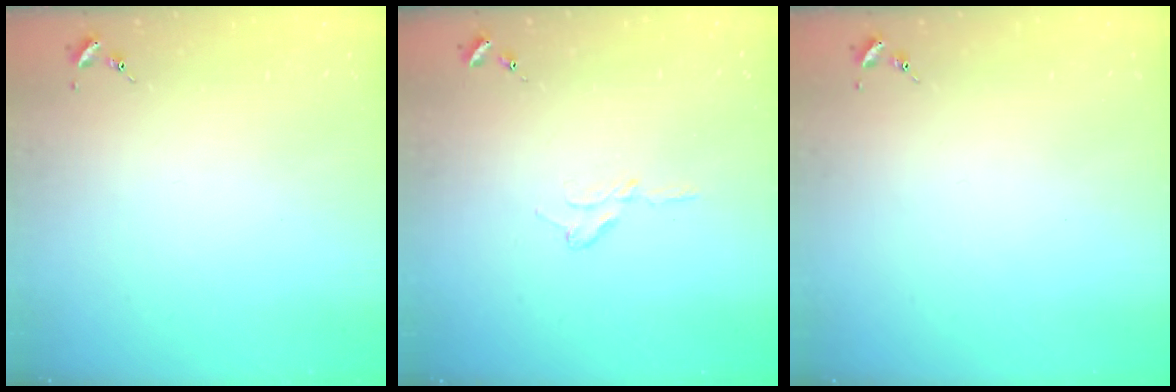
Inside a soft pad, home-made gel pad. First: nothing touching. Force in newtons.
{"total": 4.9, "press": 4.8, "slide": 0.6}
{"total": 0.0}